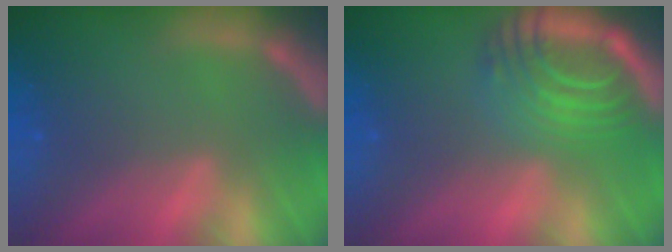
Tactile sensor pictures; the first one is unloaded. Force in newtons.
{"total": 8.5}